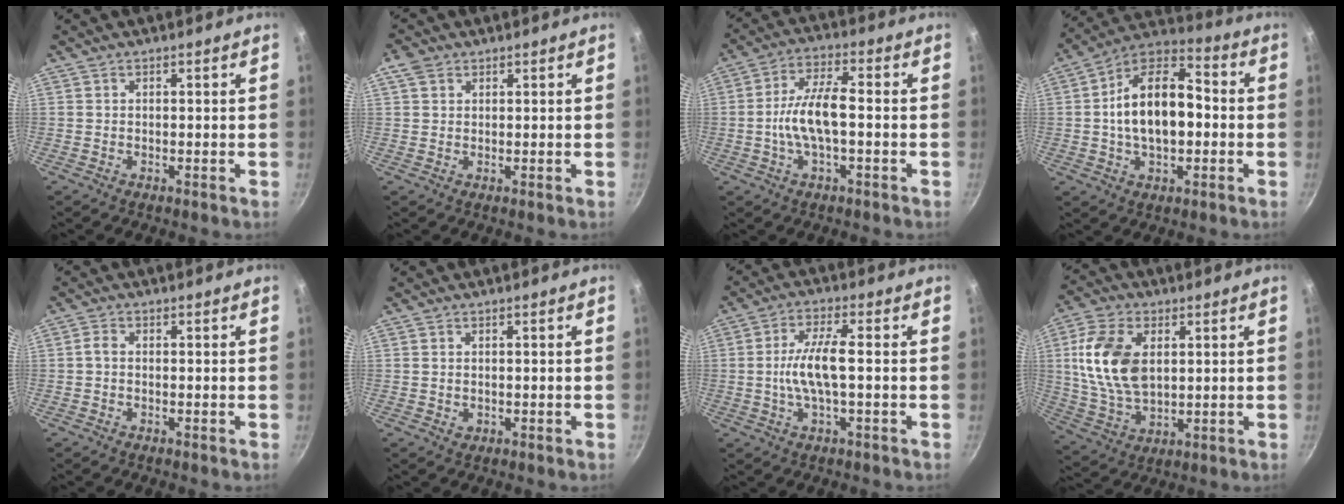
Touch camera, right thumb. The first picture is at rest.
{"total": 3.0, "force": [1.5, 2.2, 1.4], "torque": [-0.021, 0.000, 0.025]}
{"total": 9.2, "force": [-1.3, 3.4, 8.5], "torque": [-0.160, 0.027, -0.032]}
{"total": 16.5, "force": [-0.4, 9.6, 13.4], "torque": [-0.199, 0.037, -0.020]}
{"total": 1.5, "force": [-0.4, 0.9, 1.1], "torque": [-0.029, 0.008, -0.011]}
{"total": 0.9, "force": [0.0, 0.8, 0.5], "torque": [-0.004, 0.000, 0.000]}
{"total": 7.8, "force": [-0.6, 2.0, 7.5], "torque": [-0.154, 0.017, -0.016]}
{"total": 14.9, "force": [2.8, 9.2, 11.4], "torque": [-0.206, -0.009, 0.058]}